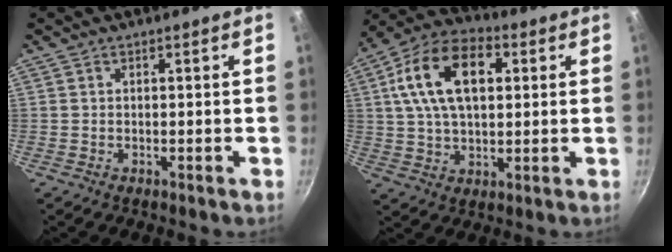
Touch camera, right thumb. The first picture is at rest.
{"total": 17.0, "force": [4.3, 10.1, 13.0], "torque": [-0.211, 0.014, 0.061]}